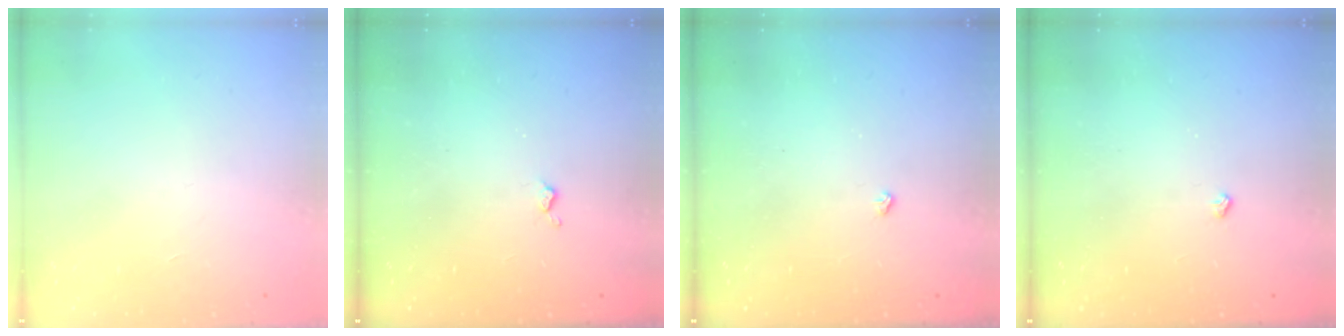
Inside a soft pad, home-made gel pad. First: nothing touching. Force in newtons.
{"total": 3.0, "press": 2.9, "slide": 0.4}
{"total": 2.1, "press": 2.1, "slide": 0.4}
{"total": 2.5, "press": 2.4, "slide": 0.5}